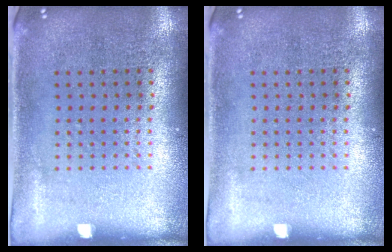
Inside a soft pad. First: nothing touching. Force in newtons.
{"total": 0.0}